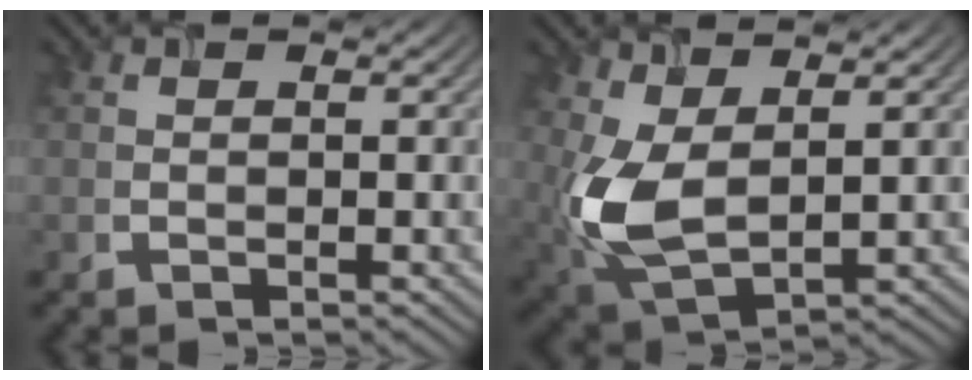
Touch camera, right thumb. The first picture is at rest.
{"total": 7.9, "force": [1.1, 4.3, 6.5], "torque": [-0.167, -0.006, 0.025]}